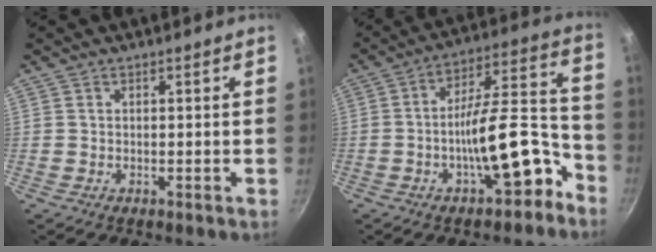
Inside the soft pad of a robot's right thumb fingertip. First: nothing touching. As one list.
[{"total": 16.2, "force": [-7.5, 5.9, 13.1], "torque": [-0.151, 0.080, -0.112]}]